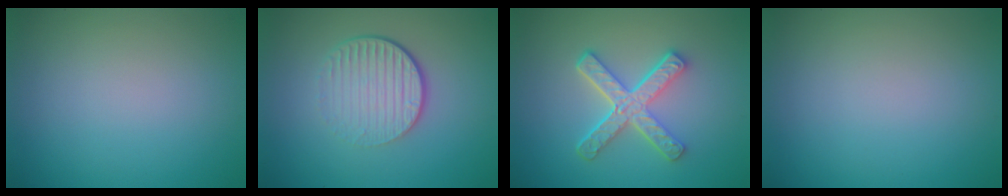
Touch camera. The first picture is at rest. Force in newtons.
{"total": 4.7, "press": 2.8, "slide": 3.7}
{"total": 4.8, "press": 3.6, "slide": 3.2}
{"total": 0.0}